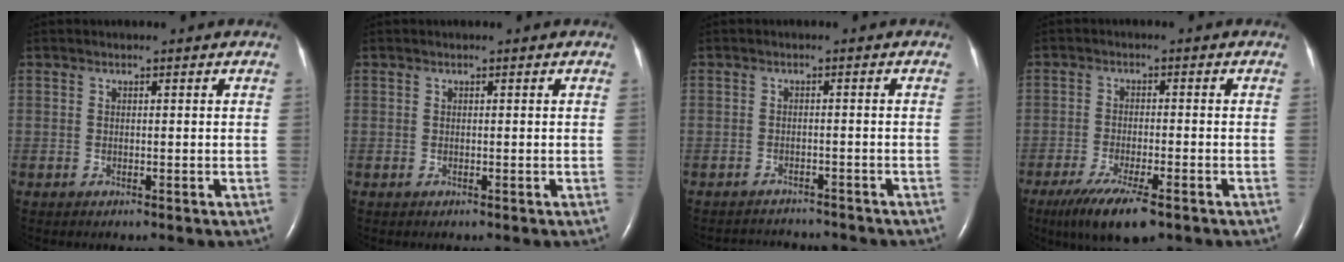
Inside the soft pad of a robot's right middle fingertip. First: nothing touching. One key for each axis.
{"total": 0.0}
{"total": 6.8, "fx": -6.6, "fy": 1.5, "fz": 1.1, "tx": -0.017, "ty": -0.001, "tz": -0.081}
{"total": 8.6, "fx": -5.6, "fy": 1.6, "fz": 6.4, "tx": -0.117, "ty": -0.021, "tz": -0.089}